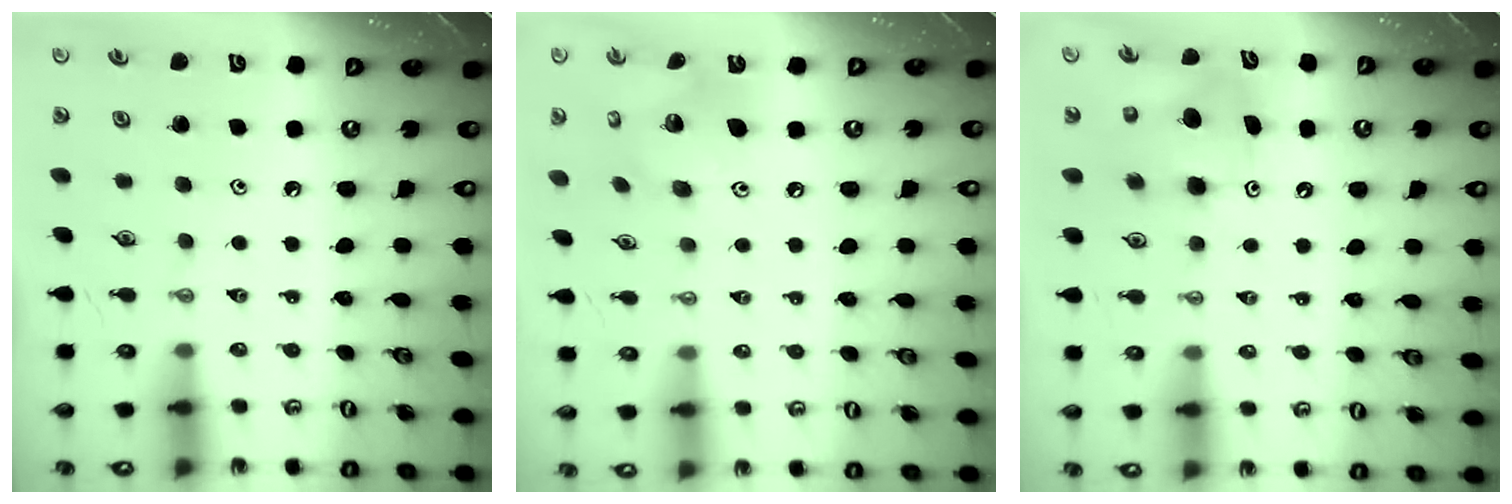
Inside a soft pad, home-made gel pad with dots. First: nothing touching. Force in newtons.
{"total": 13.4, "press": 13.4, "slide": 1.2}
{"total": 9.2, "press": 9.2, "slide": 0.3}